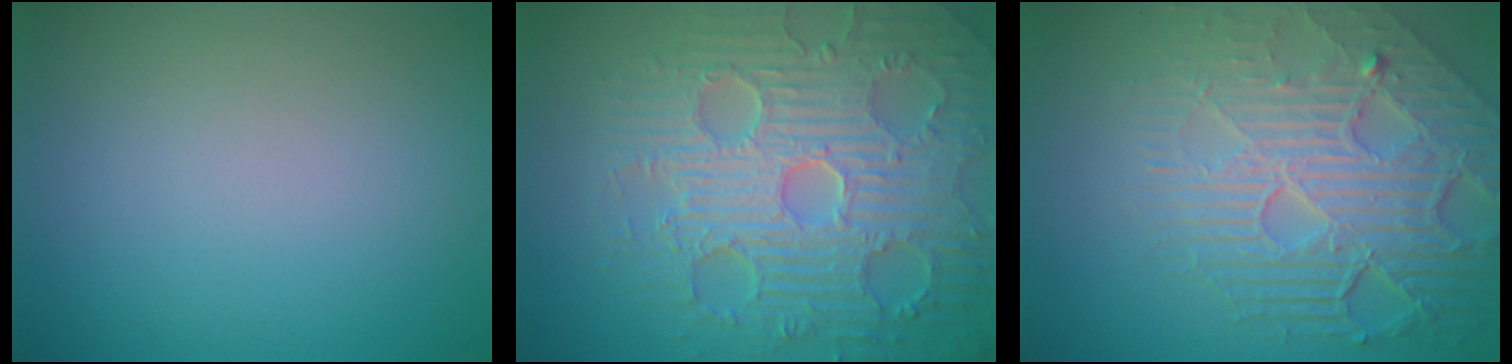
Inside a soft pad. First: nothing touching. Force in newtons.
{"total": 9.5, "press": 6.8, "slide": 6.6}
{"total": 8.6, "press": 5.8, "slide": 6.4}